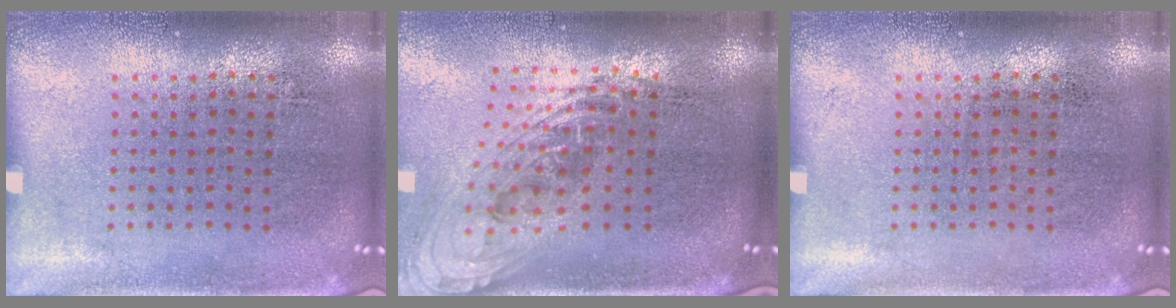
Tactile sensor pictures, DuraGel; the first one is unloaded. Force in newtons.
{"total": 2.2, "press": 1.6, "slide": 1.5}
{"total": 0.0}